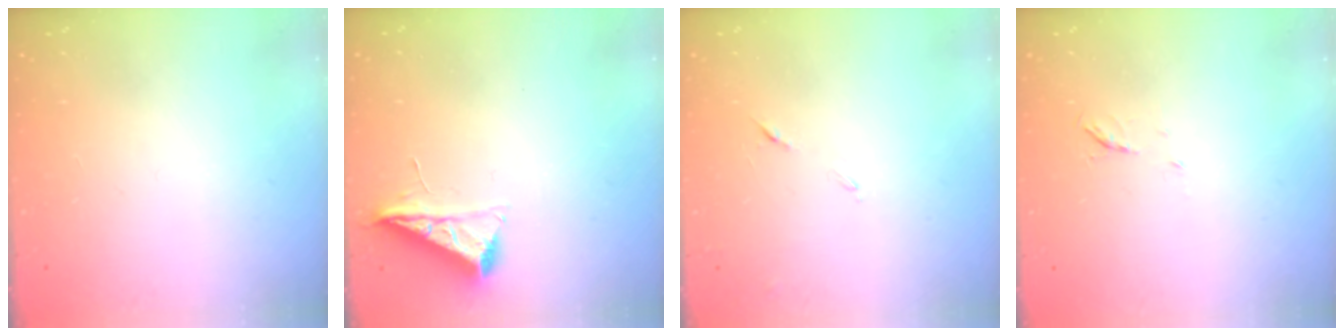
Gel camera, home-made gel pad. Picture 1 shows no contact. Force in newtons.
{"total": 7.0, "press": 6.9, "slide": 0.8}
{"total": 6.1, "press": 6.1, "slide": 0.6}
{"total": 4.0, "press": 4.0, "slide": 0.6}